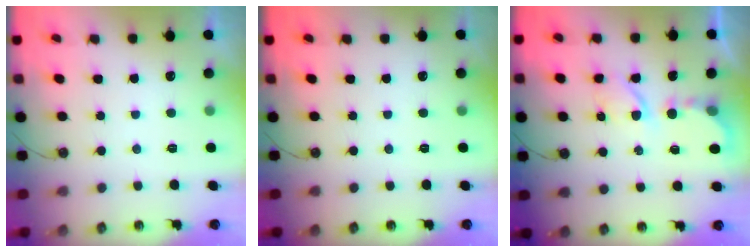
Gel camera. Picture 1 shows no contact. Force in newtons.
{"total": 0.0}
{"total": 5.7, "press": 5.7, "slide": 0.5}